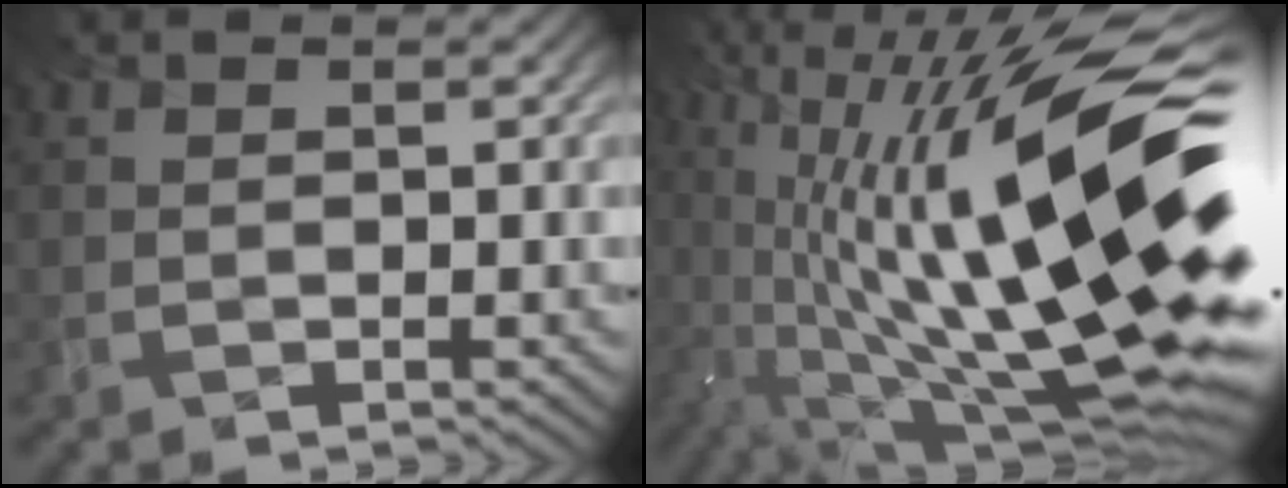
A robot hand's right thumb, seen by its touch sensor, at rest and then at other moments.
{"total": 20.5, "force": [-2.7, 7.2, 19.0], "torque": [-0.355, -0.012, -0.039]}